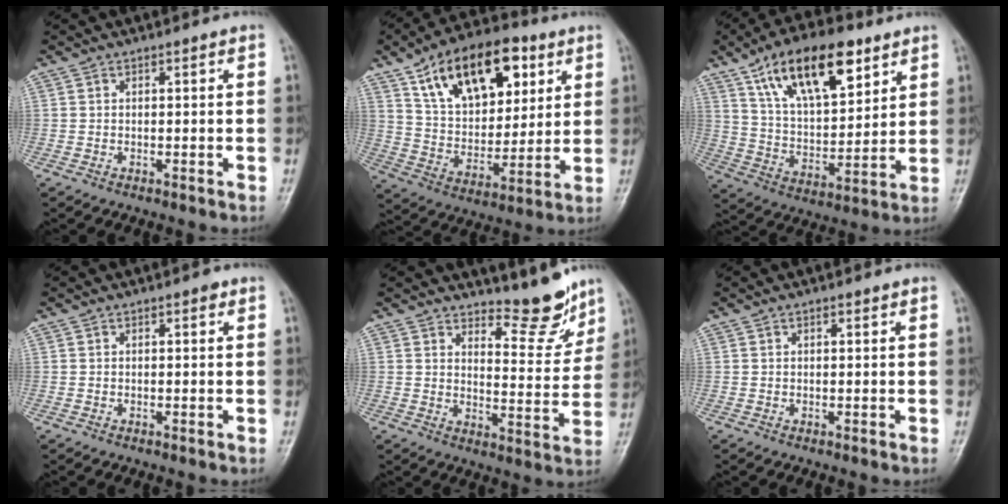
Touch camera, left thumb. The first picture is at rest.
{"total": 20.7, "force": [9.9, 11.6, 14.1], "torque": [-0.181, -0.029, 0.171]}
{"total": 19.0, "force": [10.6, 8.4, 13.3], "torque": [-0.184, -0.038, 0.189]}
{"total": 0.7, "force": [0.3, 0.4, 0.4], "torque": [-0.002, 0.000, 0.001]}
{"total": 9.1, "force": [8.1, 2.6, 3.3], "torque": [-0.016, -0.076, 0.119]}
{"total": 0.6, "force": [0.4, 0.3, 0.4], "torque": [-0.007, -0.001, 0.005]}